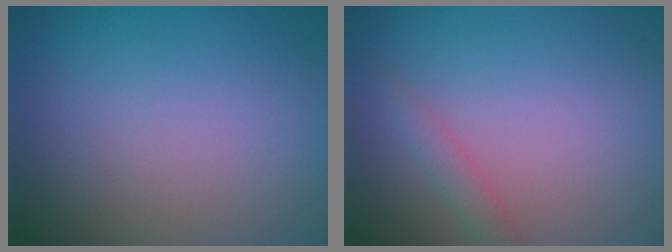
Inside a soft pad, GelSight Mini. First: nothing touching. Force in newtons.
{"total": 1.3, "press": 1.3, "slide": 0.1}